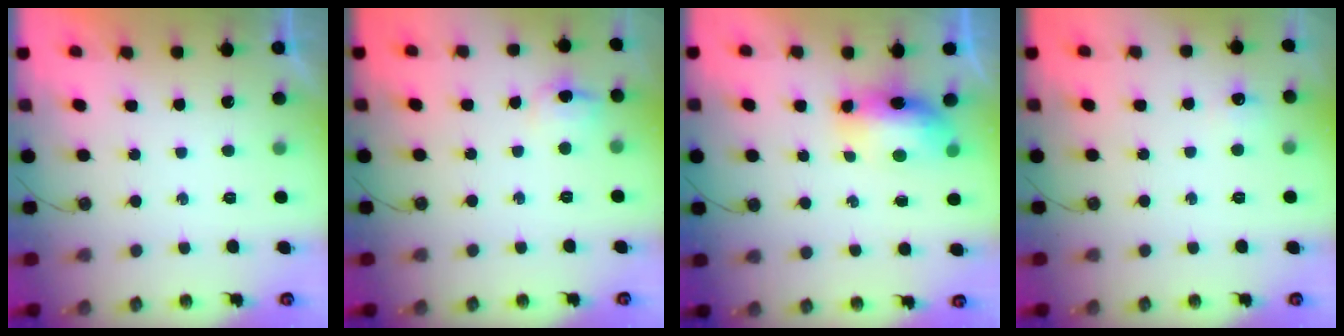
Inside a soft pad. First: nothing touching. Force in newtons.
{"total": 6.6, "press": 6.5, "slide": 1.2}
{"total": 13.4, "press": 10.4, "slide": 8.4}
{"total": 5.2, "press": 5.1, "slide": 0.7}